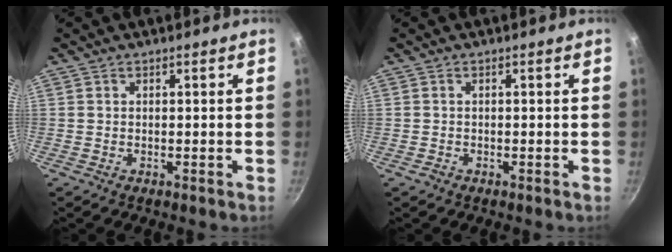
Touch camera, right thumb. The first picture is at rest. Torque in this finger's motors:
{"motor_torque": [-0.16, 0.00, -0.29, -0.05, 0.01]}